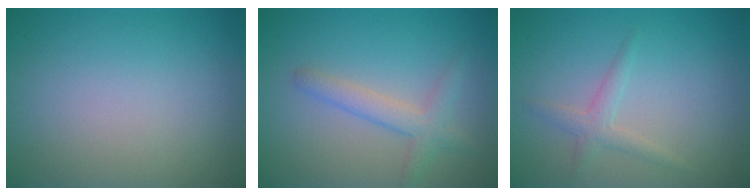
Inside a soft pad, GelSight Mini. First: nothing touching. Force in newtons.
{"total": 2.7, "press": 2.6, "slide": 0.1}
{"total": 1.6, "press": 1.6, "slide": 0.0}